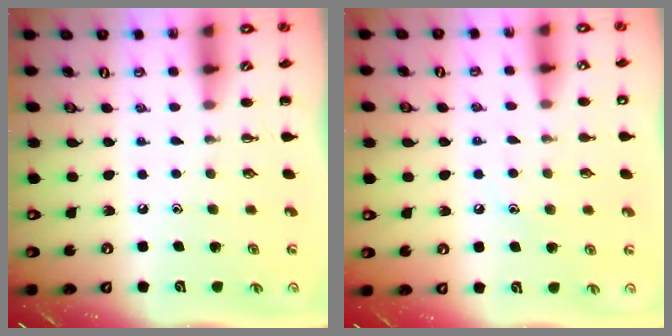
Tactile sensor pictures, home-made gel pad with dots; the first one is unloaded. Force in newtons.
{"total": 7.9, "press": 7.7, "slide": 2.0}